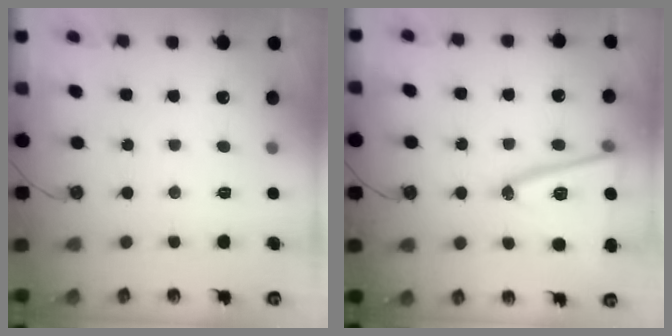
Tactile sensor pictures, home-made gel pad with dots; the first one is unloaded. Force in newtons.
{"total": 18.5, "press": 18.2, "slide": 3.2}